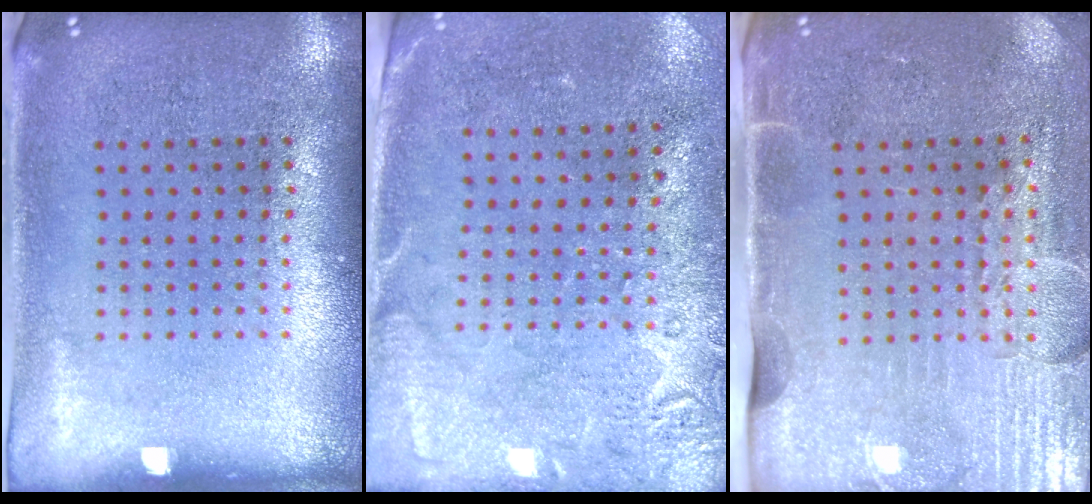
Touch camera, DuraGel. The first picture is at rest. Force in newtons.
{"total": 2.7, "press": 2.3, "slide": 1.5}
{"total": 4.3, "press": 3.6, "slide": 2.3}